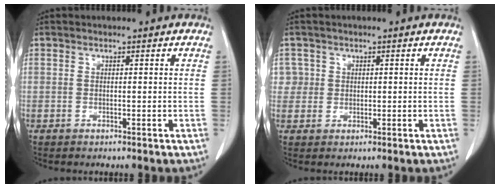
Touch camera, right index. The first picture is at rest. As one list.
[{"total": 3.6, "force": [0.7, 3.6, 0.1], "torque": [0.013, 0.015, 0.017]}]